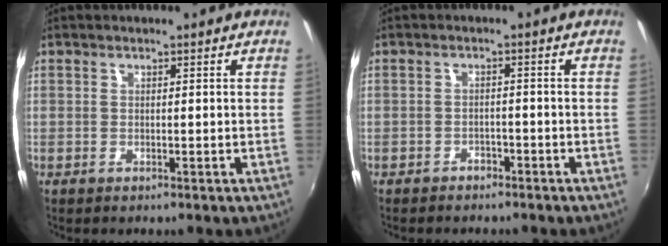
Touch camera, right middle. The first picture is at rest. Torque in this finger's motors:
{"motor_torque": [1.07, -1.07, 0.08, 0.07]}